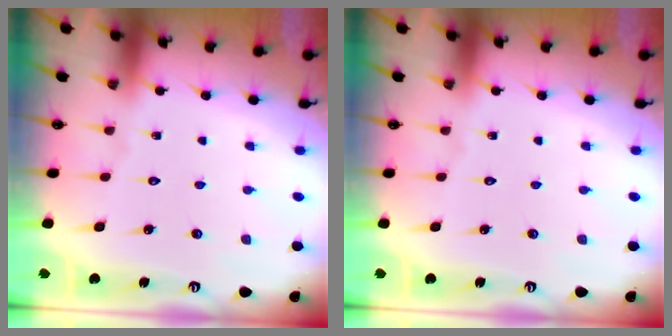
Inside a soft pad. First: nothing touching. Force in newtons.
{"total": 0.0}